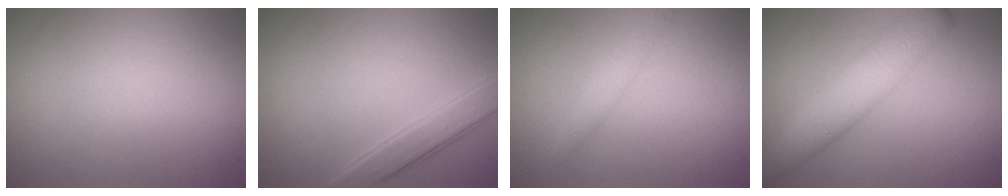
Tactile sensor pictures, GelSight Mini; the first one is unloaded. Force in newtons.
{"total": 2.8, "press": 2.8, "slide": 0.2}
{"total": 1.9, "press": 1.9, "slide": 0.0}
{"total": 5.4, "press": 5.4, "slide": 0.4}